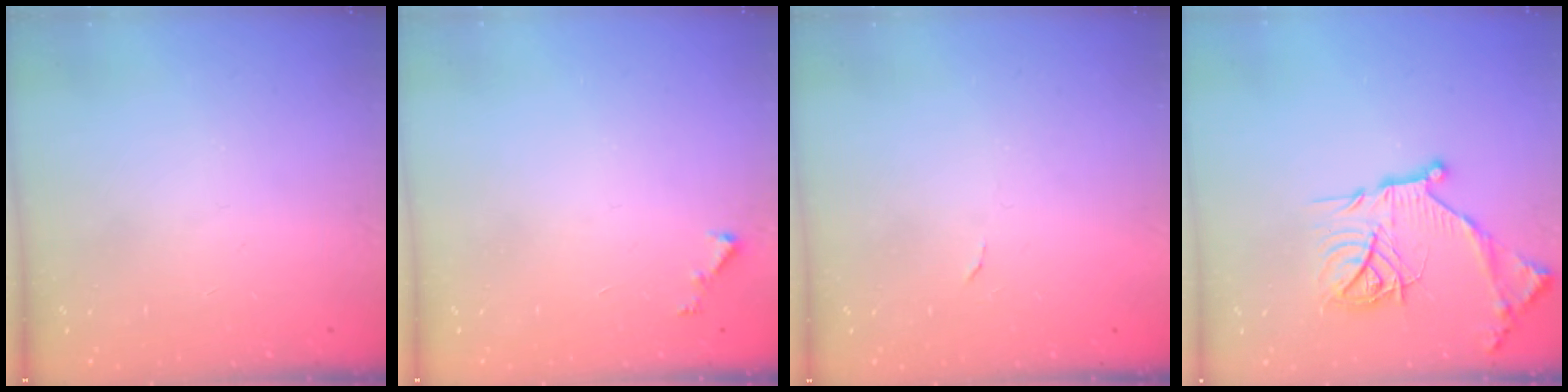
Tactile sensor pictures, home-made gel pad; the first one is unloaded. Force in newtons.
{"total": 3.3, "press": 3.3, "slide": 0.3}
{"total": 3.8, "press": 3.8, "slide": 0.2}
{"total": 18.5, "press": 18.4, "slide": 1.9}